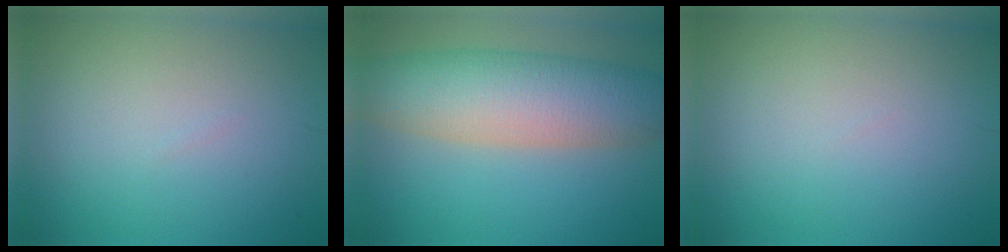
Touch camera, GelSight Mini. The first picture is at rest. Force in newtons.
{"total": 8.9, "press": 8.9, "slide": 0.5}
{"total": 0.0}